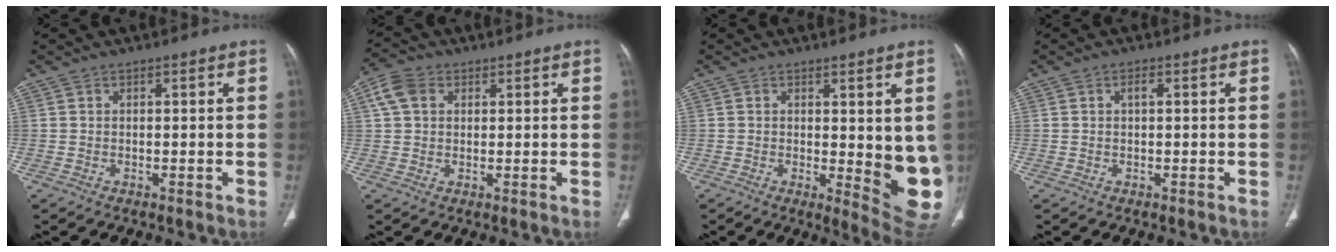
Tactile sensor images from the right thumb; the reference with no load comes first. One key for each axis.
{"total": 5.5, "fx": 1.9, "fy": 4.1, "fz": 3.2, "tx": -0.061, "ty": 0.011, "tz": 0.033}
{"total": 10.0, "fx": -0.1, "fy": 3.3, "fz": 9.4, "tx": -0.098, "ty": -0.023, "tz": 0.006}
{"total": 1.3, "fx": 0.4, "fy": 0.3, "fz": 1.2, "tx": -0.025, "ty": 0.001, "tz": 0.007}